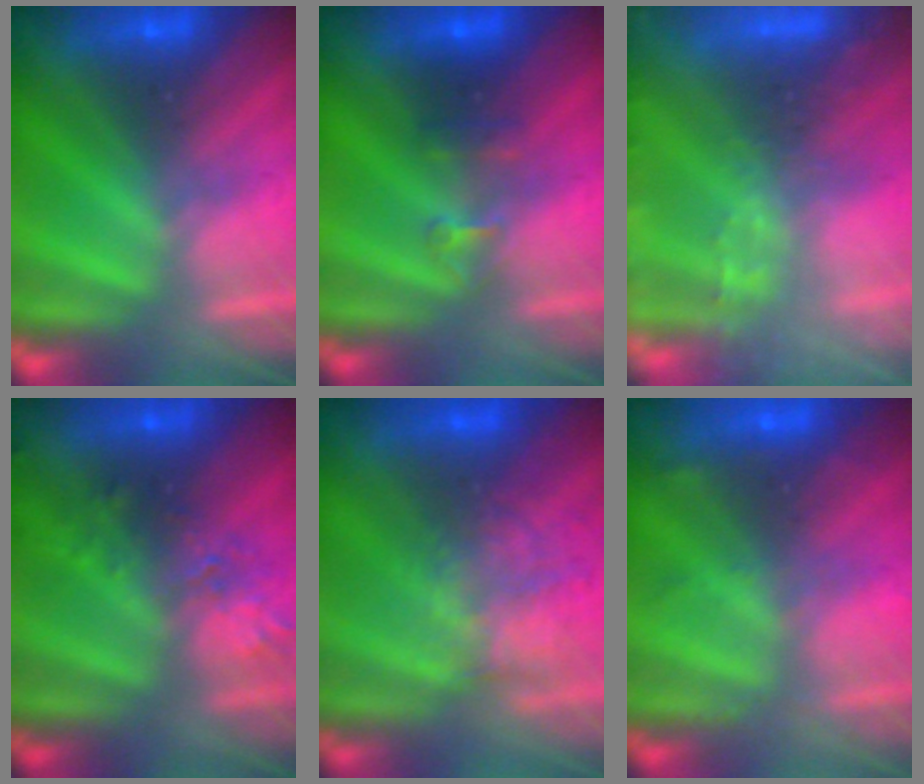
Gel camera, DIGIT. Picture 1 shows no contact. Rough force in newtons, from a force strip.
{"total": 2.9}
{"total": 9.1}
{"total": 2.4}
{"total": 2.1}
{"total": 2.3}